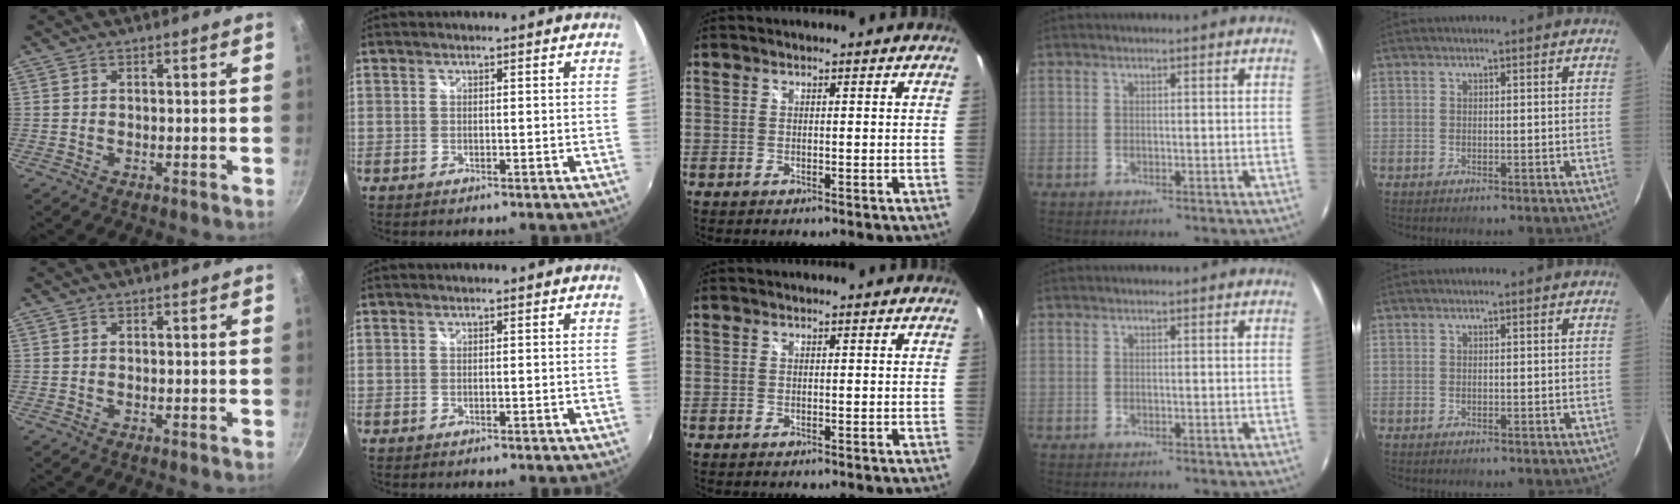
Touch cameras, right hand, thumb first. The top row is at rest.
{}